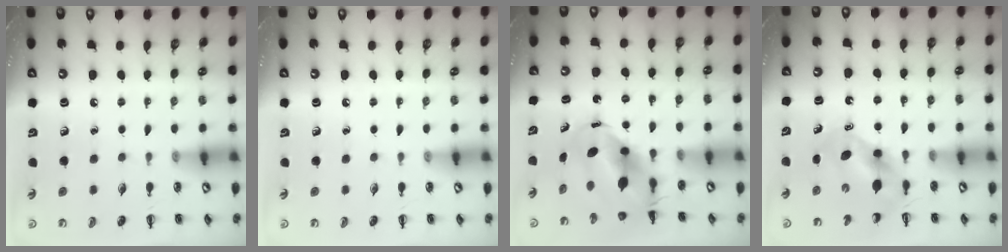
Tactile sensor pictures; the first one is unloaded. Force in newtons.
{"total": 0.0}
{"total": 8.0, "press": 7.7, "slide": 2.1}
{"total": 6.1, "press": 6.0, "slide": 1.0}